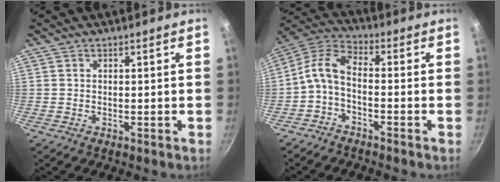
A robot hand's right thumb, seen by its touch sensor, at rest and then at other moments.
{"total": 7.7, "force": [-2.4, 3.9, 6.2], "torque": [-0.144, 0.045, -0.059]}